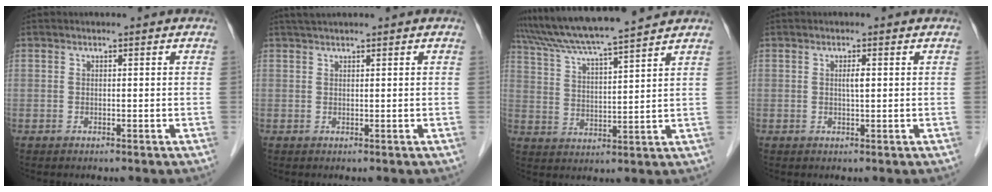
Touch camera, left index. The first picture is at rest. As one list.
[{"total": 1.4, "force": [1.2, -0.2, 0.7], "torque": [-0.011, 0.011, 0.027]}, {"total": 13.0, "force": [11.7, -1.2, 5.6], "torque": [-0.106, 0.018, 0.196]}, {"total": 1.4, "force": [0.2, 0.1, 1.3], "torque": [-0.023, 0.001, 0.005]}]